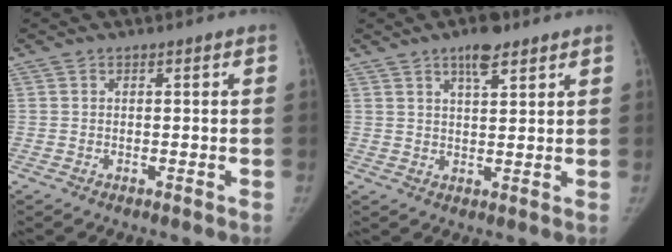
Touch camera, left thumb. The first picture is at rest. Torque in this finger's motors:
{"motor_torque": [0.24, -0.65, 0.60, -0.42, 0.17]}